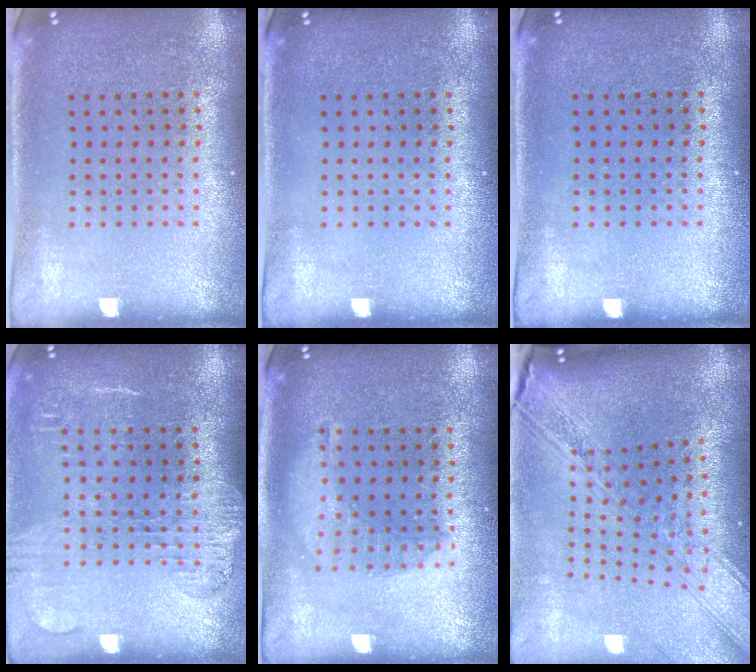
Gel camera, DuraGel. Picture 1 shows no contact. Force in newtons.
{"total": 0.0}
{"total": 0.0}
{"total": 1.8, "press": 1.5, "slide": 1.0}
{"total": 1.4, "press": 1.3, "slide": 0.3}
{"total": 3.6, "press": 2.7, "slide": 2.5}